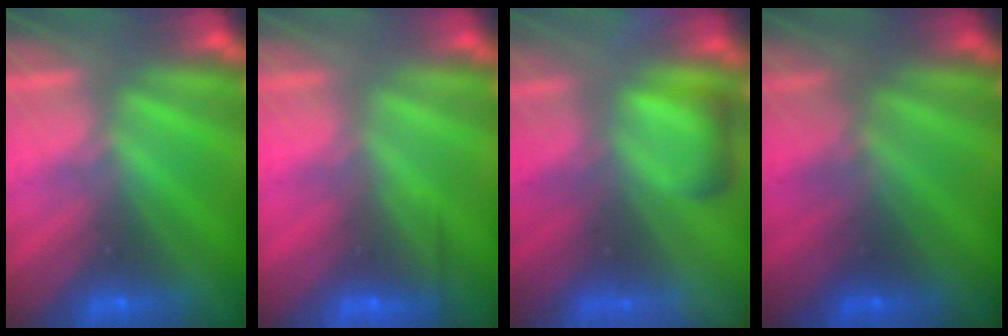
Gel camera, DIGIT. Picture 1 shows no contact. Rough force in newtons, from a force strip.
{"total": 2.4}
{"total": 5.8}
{"total": 1.8}